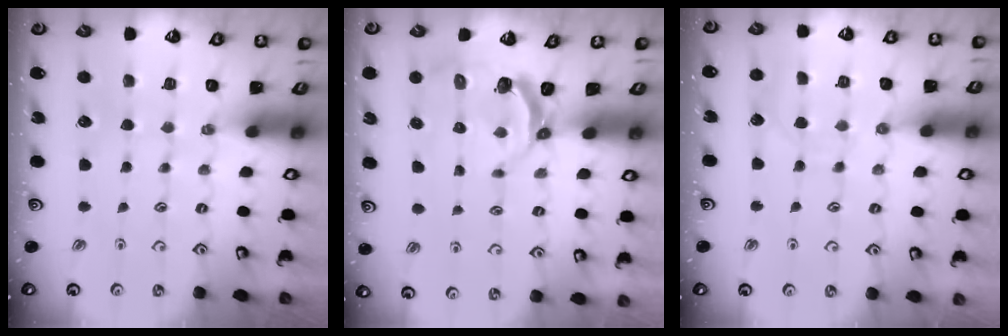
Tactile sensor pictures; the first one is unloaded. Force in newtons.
{"total": 4.5, "press": 3.5, "slide": 3.0}
{"total": 5.7, "press": 5.7, "slide": 0.4}